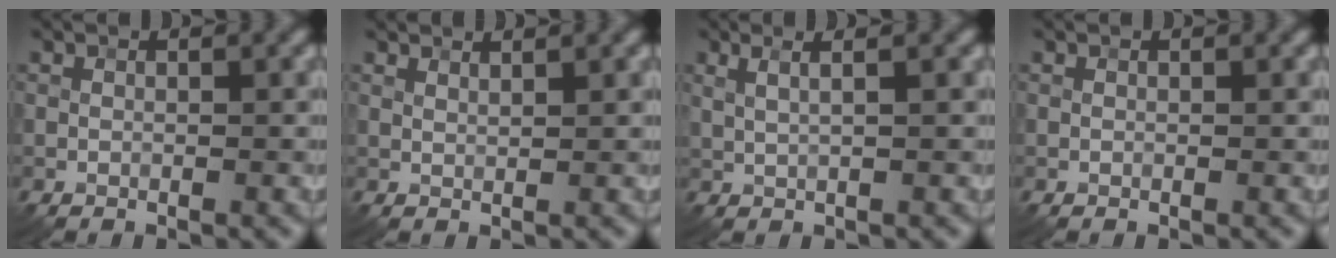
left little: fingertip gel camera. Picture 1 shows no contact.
{"total": 1.7, "force": [1.4, 0.4, 0.8], "torque": [-0.010, -0.001, 0.016]}
{"total": 3.3, "force": [1.7, 1.2, 2.5], "torque": [-0.027, 0.006, 0.007]}
{"total": 0.0}